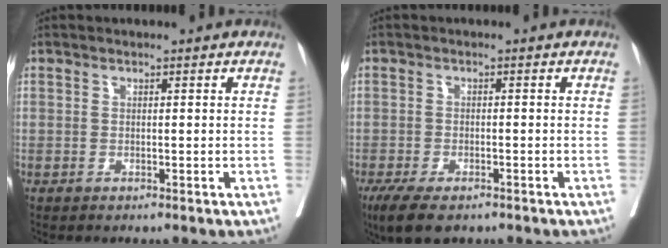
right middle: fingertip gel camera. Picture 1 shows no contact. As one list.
[{"total": 6.8, "force": [-4.8, 2.3, 4.2], "torque": [-0.071, -0.014, -0.075]}]